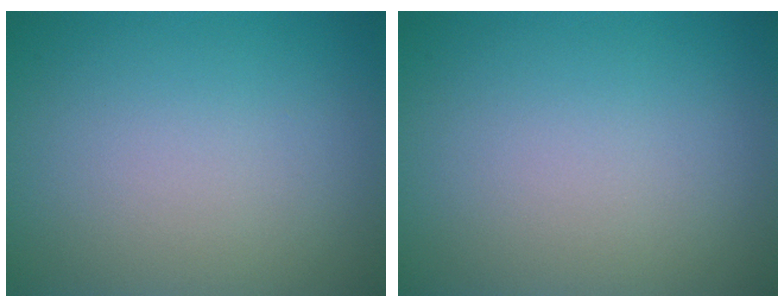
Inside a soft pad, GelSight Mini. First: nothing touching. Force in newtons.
{"total": 0.0}